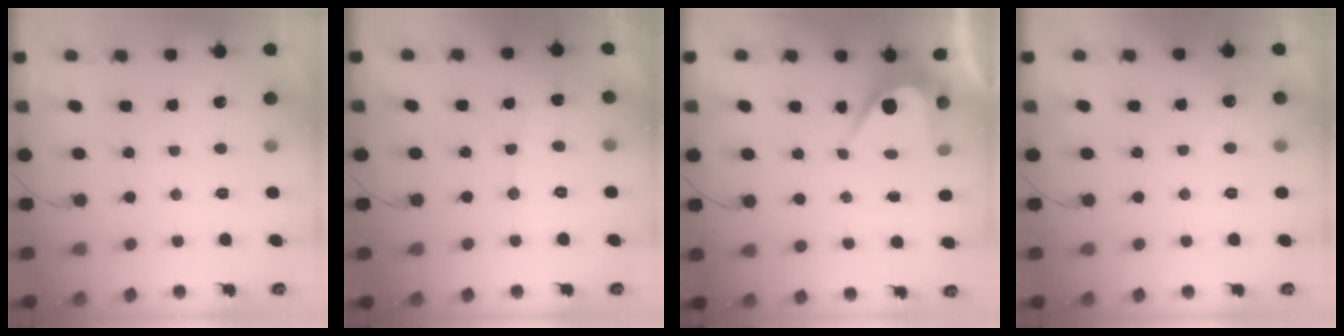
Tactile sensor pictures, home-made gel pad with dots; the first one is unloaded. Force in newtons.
{"total": 7.2, "press": 7.2, "slide": 0.4}
{"total": 5.0, "press": 5.0, "slide": 0.4}
{"total": 3.0, "press": 3.0, "slide": 0.1}